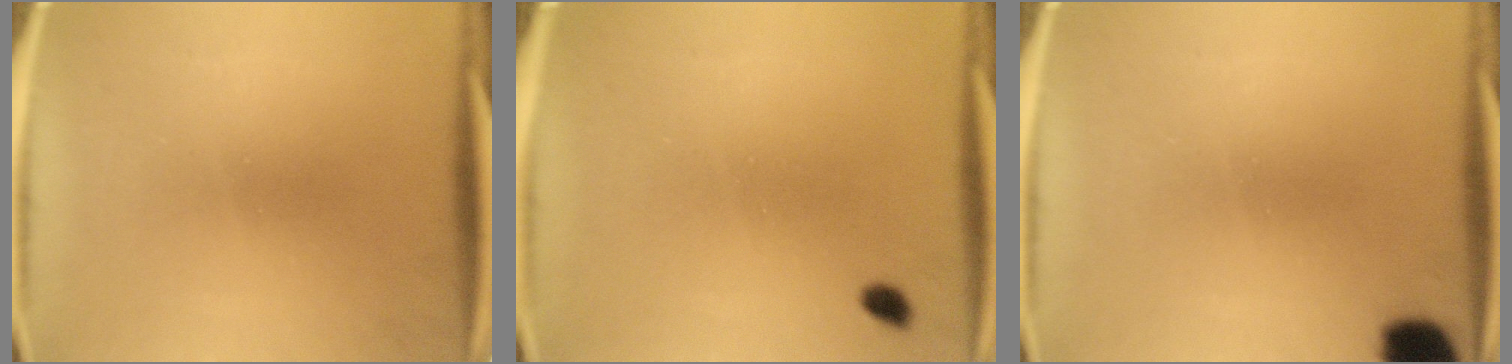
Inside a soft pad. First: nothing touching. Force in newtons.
{"total": 1.3}
{"total": 7.2}